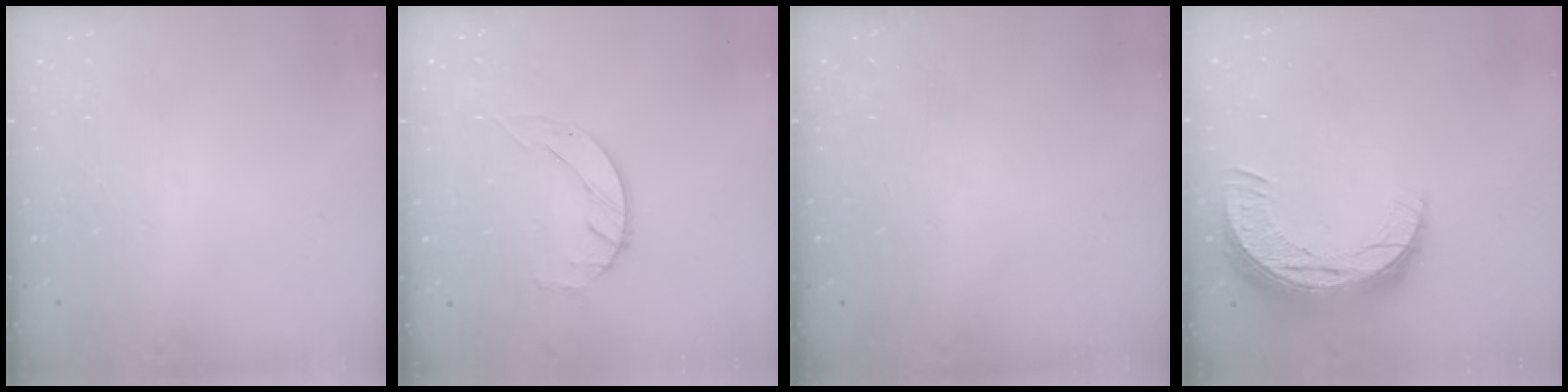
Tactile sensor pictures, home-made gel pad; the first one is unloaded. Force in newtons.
{"total": 2.1, "press": 2.0, "slide": 0.3}
{"total": 0.0}
{"total": 10.9, "press": 10.9, "slide": 0.7}